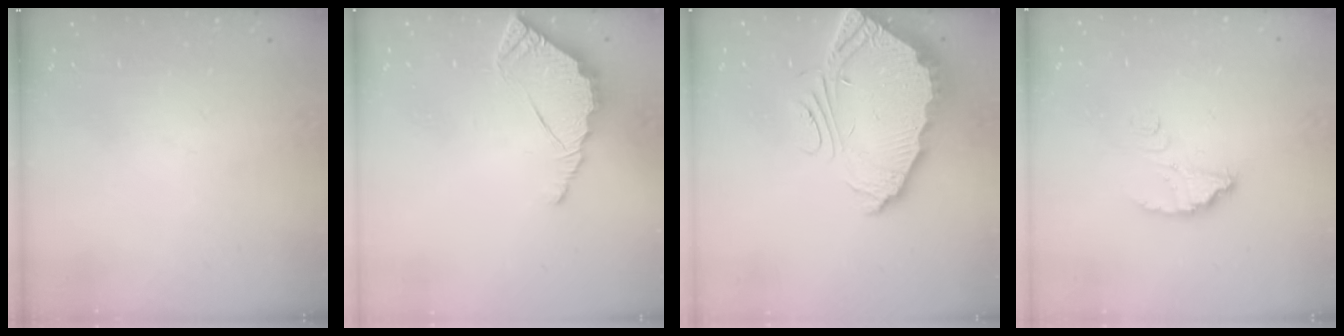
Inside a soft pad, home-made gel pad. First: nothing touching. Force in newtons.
{"total": 5.1, "press": 5.1, "slide": 0.4}
{"total": 5.8, "press": 5.8, "slide": 0.5}
{"total": 3.8, "press": 3.8, "slide": 0.2}